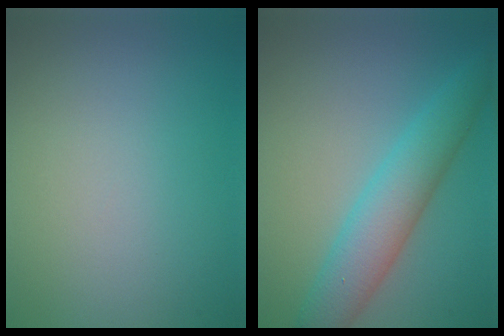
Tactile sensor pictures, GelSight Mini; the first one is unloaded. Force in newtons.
{"total": 5.2, "press": 5.2, "slide": 0.1}